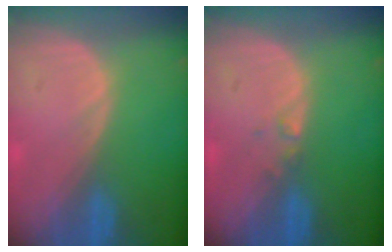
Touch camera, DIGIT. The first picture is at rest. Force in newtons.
{"total": 0.9, "press": 0.9, "slide": 0.1}